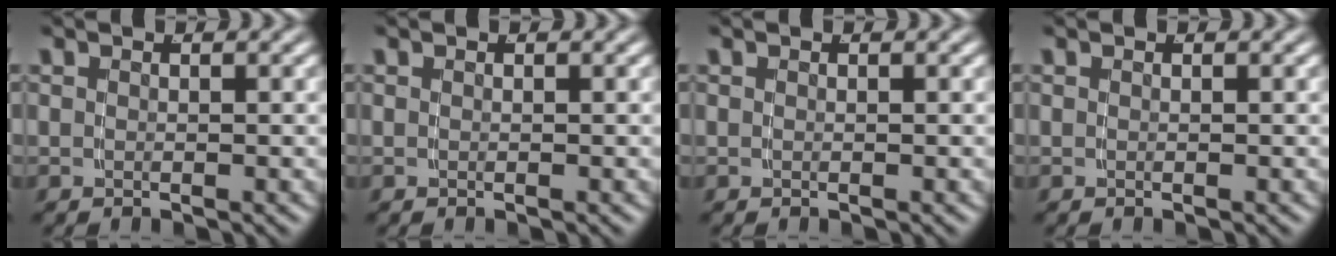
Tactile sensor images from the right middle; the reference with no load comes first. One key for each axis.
{"total": 0.0}
{"total": 0.0}
{"total": 0.0}